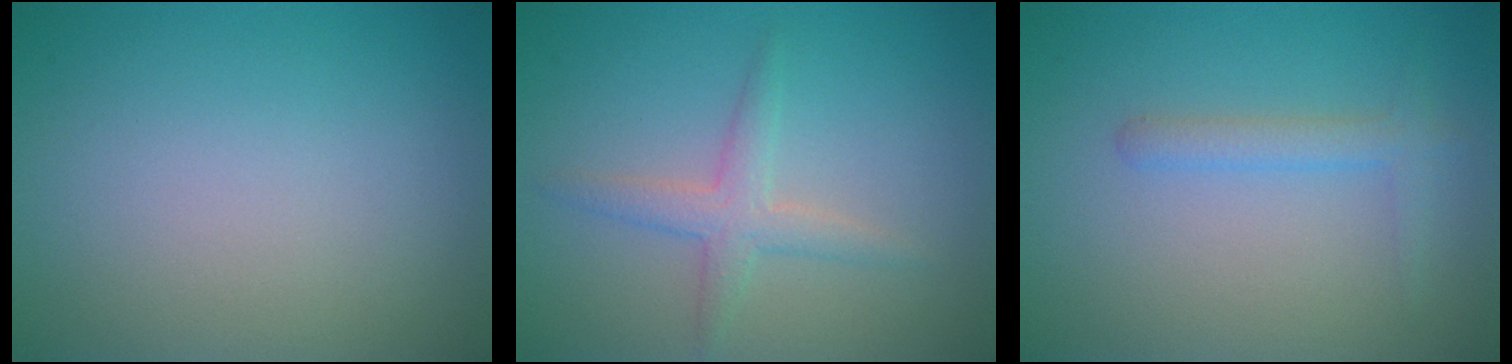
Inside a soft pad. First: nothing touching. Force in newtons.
{"total": 2.4, "press": 2.4, "slide": 0.0}
{"total": 1.7, "press": 1.7, "slide": 0.1}